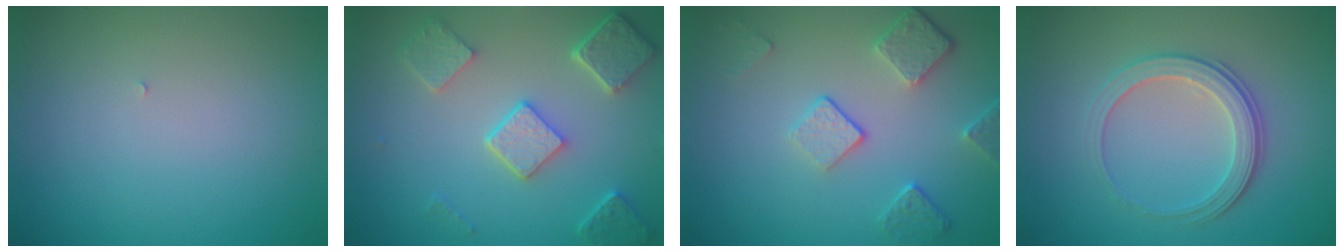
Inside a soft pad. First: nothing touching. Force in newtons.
{"total": 5.4, "press": 4.2, "slide": 3.4}
{"total": 3.9, "press": 3.1, "slide": 2.4}
{"total": 3.3, "press": 2.9, "slide": 1.6}